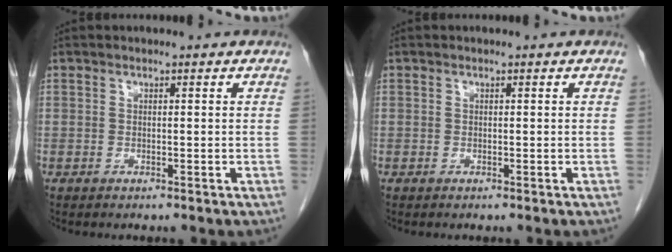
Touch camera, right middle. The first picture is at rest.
{"total": 0.0}